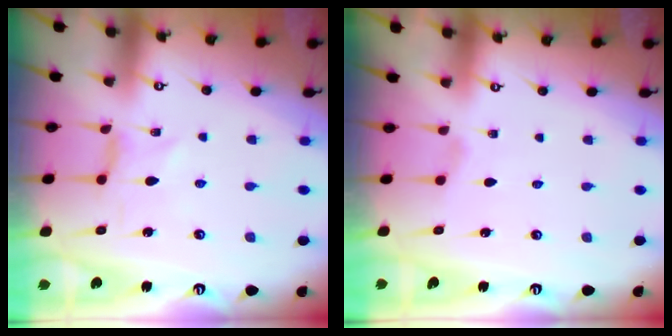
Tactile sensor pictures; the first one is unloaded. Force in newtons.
{"total": 0.6, "press": 0.5, "slide": 0.2}